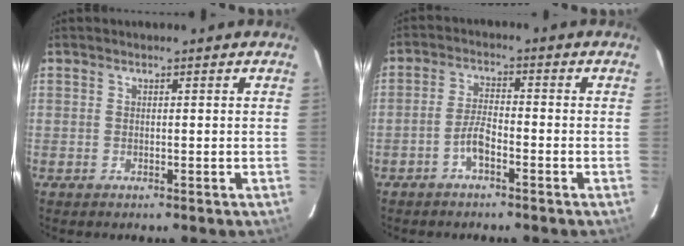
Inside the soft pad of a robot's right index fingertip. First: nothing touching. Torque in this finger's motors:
{"motor_torque": [0.14, 0.04, 0.08, 0.02]}